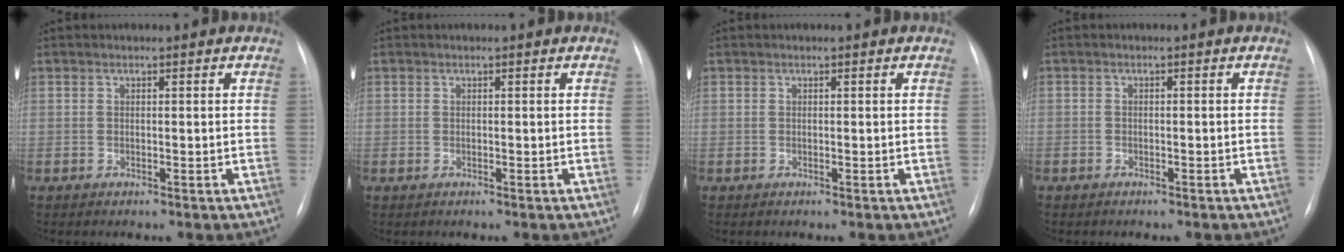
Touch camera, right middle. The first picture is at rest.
{"total": 0.0}
{"total": 0.0}
{"total": 0.9, "force": [-0.7, 0.5, 0.2], "torque": [-0.008, 0.002, -0.011]}